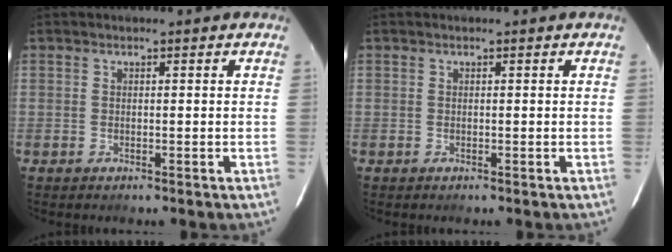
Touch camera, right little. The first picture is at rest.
{"total": 0.0}